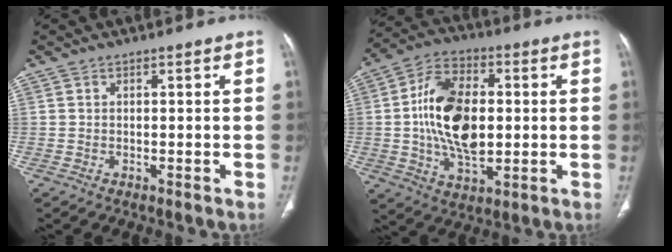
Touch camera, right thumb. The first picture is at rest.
{"total": 16.8, "force": [0.6, 9.8, 13.6], "torque": [-0.232, 0.009, 0.010]}